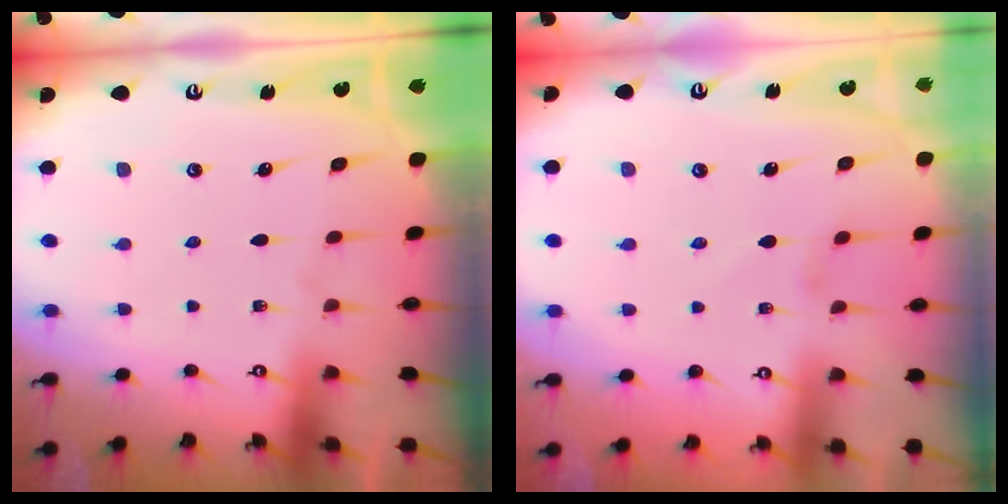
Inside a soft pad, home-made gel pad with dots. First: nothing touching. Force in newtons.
{"total": 0.0}